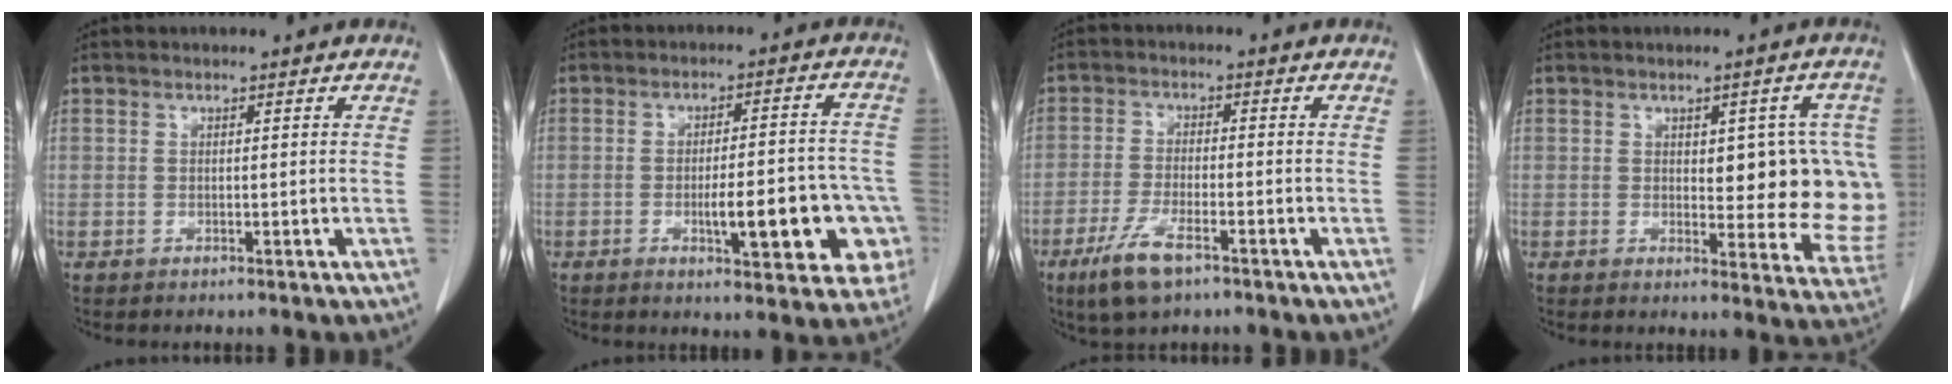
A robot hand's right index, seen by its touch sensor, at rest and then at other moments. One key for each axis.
{"total": 13.8, "fx": -4.3, "fy": 3.3, "fz": 12.7, "tx": -0.117, "ty": 0.028, "tz": -0.045}
{"total": 7.0, "fx": -4.3, "fy": 1.8, "fz": 5.2, "tx": -0.110, "ty": -0.012, "tz": -0.077}
{"total": 12.6, "fx": 1.2, "fy": 5.2, "fz": 11.4, "tx": -0.120, "ty": 0.005, "tz": 0.020}